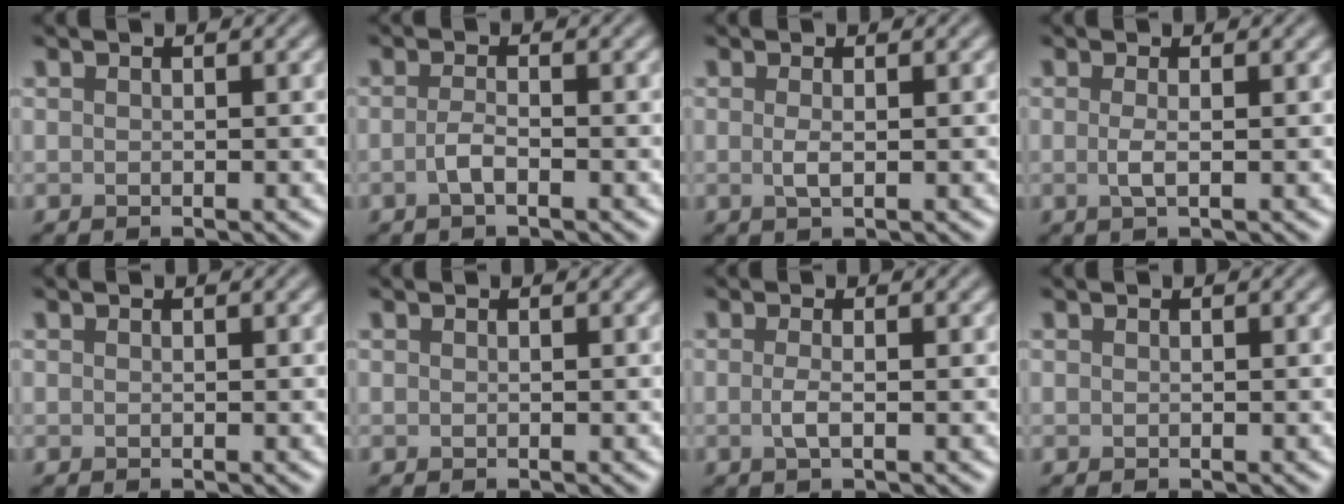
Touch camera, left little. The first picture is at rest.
{"total": 1.6, "force": [-0.6, 0.5, 1.4], "torque": [-0.029, 0.001, -0.016]}
{"total": 1.2, "force": [0.0, 0.3, 1.2], "torque": [-0.025, 0.000, 0.000]}
{"total": 1.5, "force": [-0.1, 0.4, 1.5], "torque": [-0.028, -0.001, -0.004]}
{"total": 0.0}
{"total": 0.0}
{"total": 1.6, "force": [-0.2, 0.5, 1.5], "torque": [-0.030, -0.002, -0.008]}
{"total": 0.0}